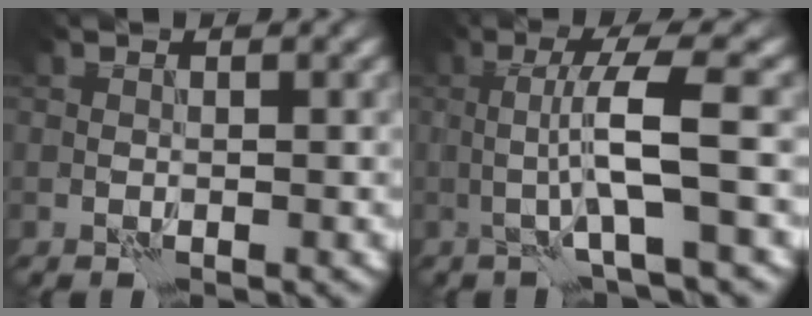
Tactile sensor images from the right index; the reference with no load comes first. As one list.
[{"total": 4.4, "force": [0.0, -0.4, 4.4], "torque": [-0.077, 0.009, -0.001]}]